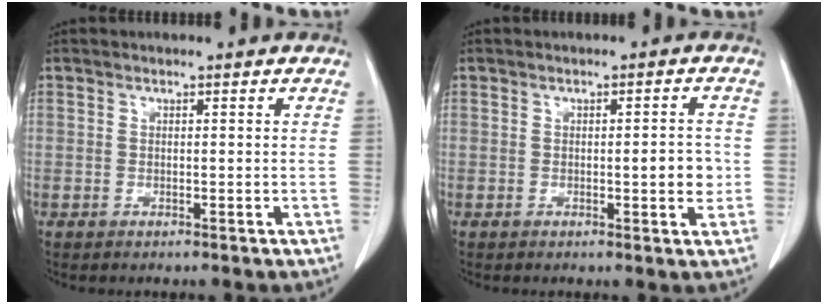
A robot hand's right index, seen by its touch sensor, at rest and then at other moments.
{"total": 3.3, "force": [-0.4, 0.8, 3.2], "torque": [-0.044, 0.000, -0.004]}